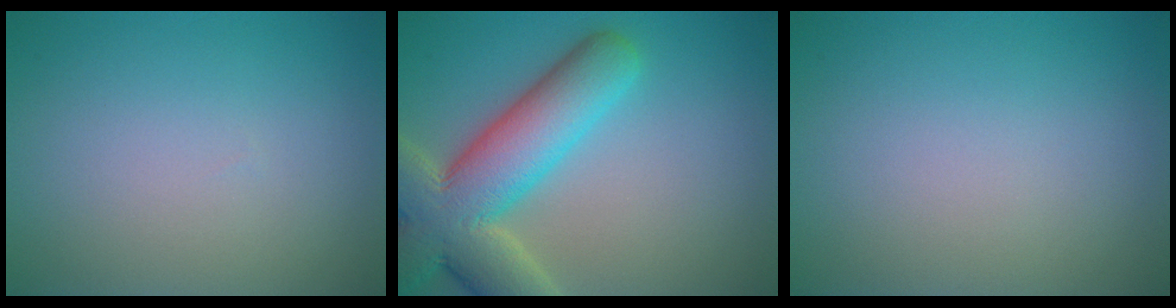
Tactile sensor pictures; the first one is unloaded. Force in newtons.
{"total": 10.7, "press": 10.7, "slide": 1.0}
{"total": 0.0}